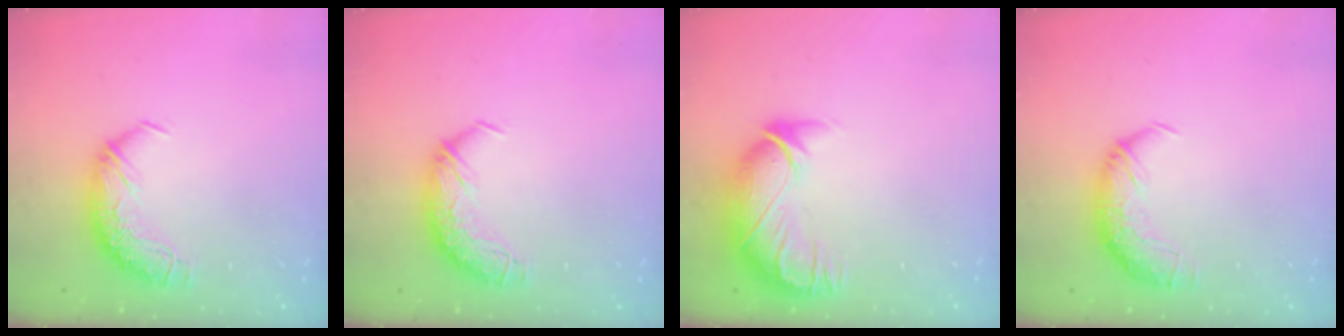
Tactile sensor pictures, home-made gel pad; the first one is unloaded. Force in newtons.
{"total": 0.0}
{"total": 2.8, "press": 0.3, "slide": 2.8}
{"total": 1.6, "press": 0.6, "slide": 1.5}